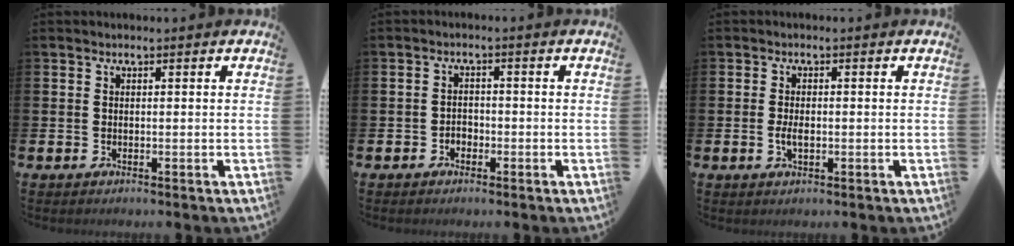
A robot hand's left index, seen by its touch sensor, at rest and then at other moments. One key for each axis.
{"total": 1.6, "fx": -1.0, "fy": 1.2, "fz": 0.3, "tx": -0.003, "ty": 0.001, "tz": -0.024}
{"total": 2.2, "fx": -0.3, "fy": 1.1, "fz": 1.9, "tx": -0.031, "ty": -0.001, "tz": -0.008}